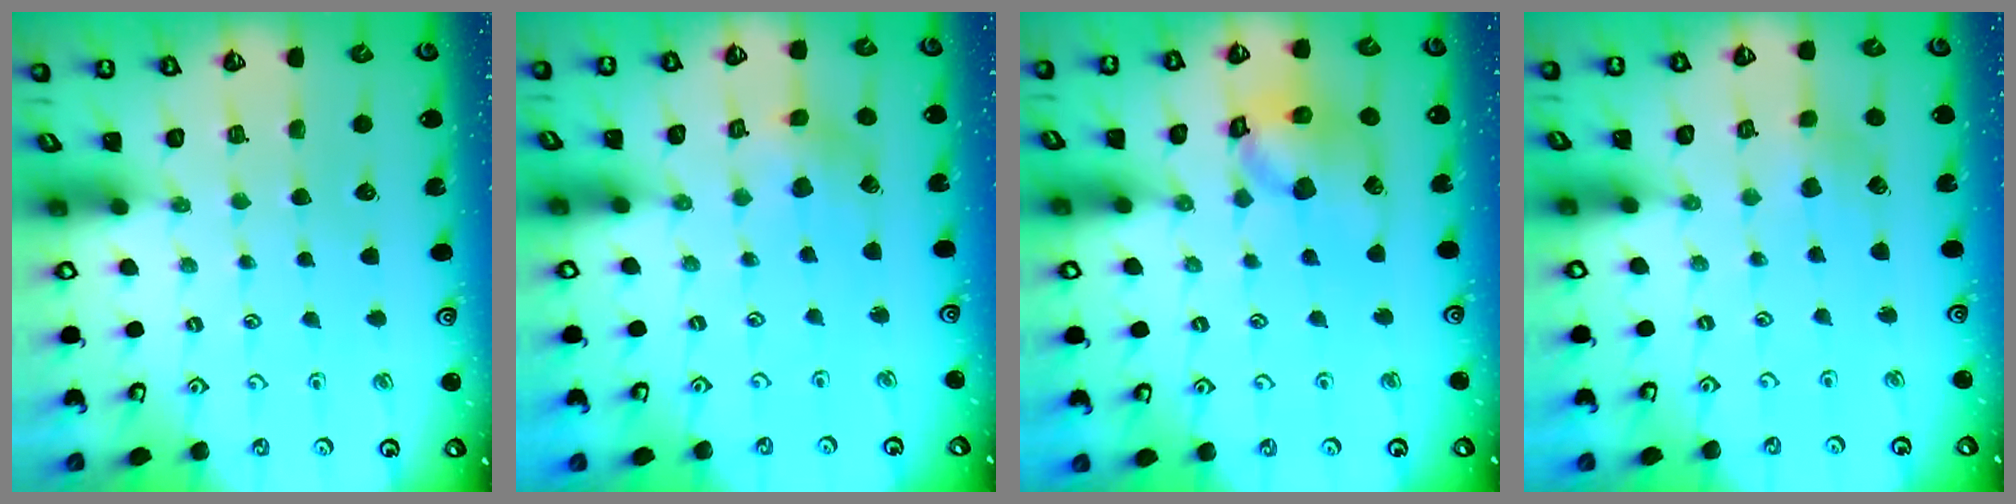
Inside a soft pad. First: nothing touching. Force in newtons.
{"total": 2.4, "press": 2.3, "slide": 0.5}
{"total": 14.3, "press": 14.2, "slide": 2.0}
{"total": 2.1, "press": 2.1, "slide": 0.3}